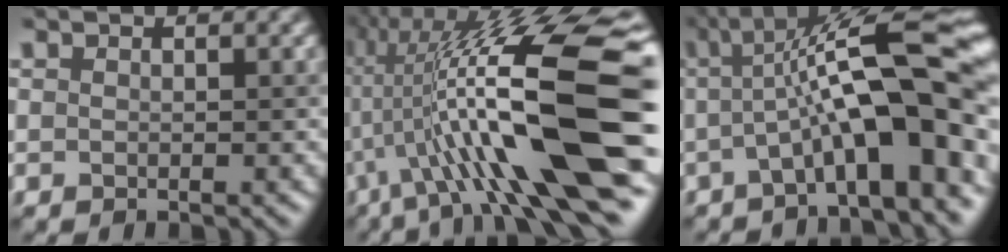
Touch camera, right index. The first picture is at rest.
{"total": 15.7, "force": [-0.7, 3.2, 15.4], "torque": [-0.259, 0.026, -0.009]}
{"total": 13.2, "force": [-0.3, 3.1, 12.8], "torque": [-0.186, 0.025, -0.009]}